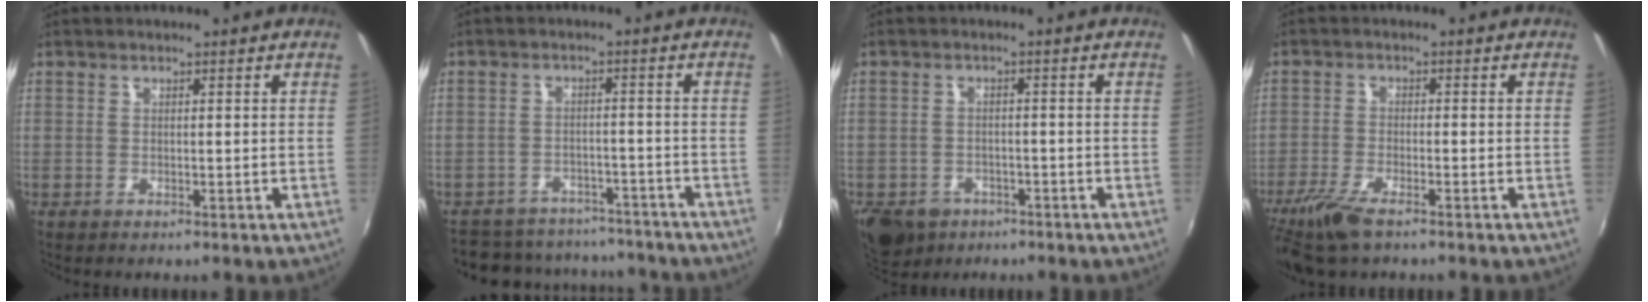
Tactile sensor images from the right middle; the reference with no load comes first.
{"total": 15.8, "force": [-13.8, 6.4, 4.3], "torque": [-0.104, 0.020, -0.179]}
{"total": 8.9, "force": [-5.4, 6.1, 3.6], "torque": [-0.095, -0.010, -0.083]}
{"total": 7.8, "force": [-5.6, 2.0, 5.1], "torque": [-0.130, -0.023, -0.112]}